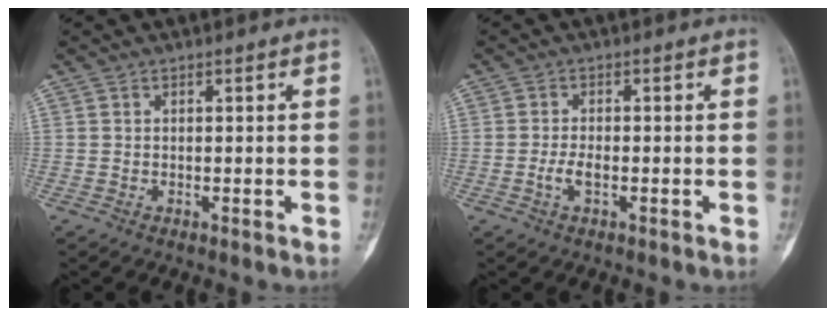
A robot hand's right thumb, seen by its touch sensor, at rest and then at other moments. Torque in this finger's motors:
{"motor_torque": [0.33, 0.12, 0.32, -0.02, 0.09]}